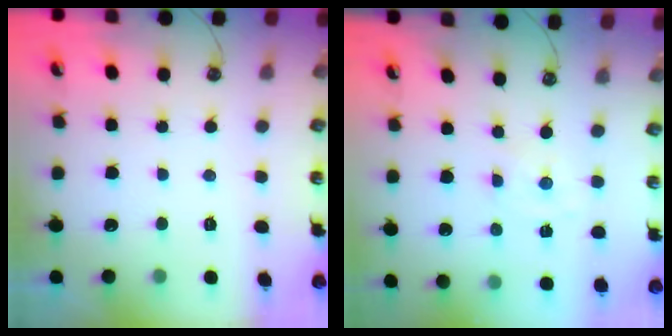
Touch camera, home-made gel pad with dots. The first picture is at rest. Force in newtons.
{"total": 0.0}